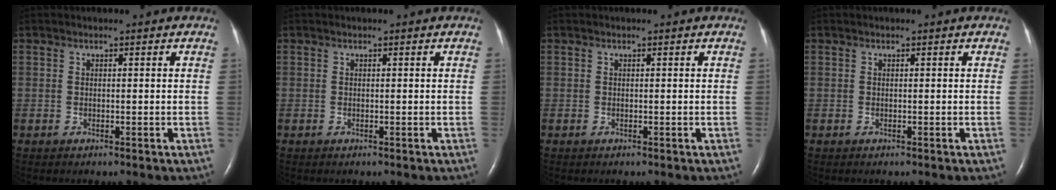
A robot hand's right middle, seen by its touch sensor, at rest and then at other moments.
{"total": 0.0}
{"total": 0.0}
{"total": 0.0}